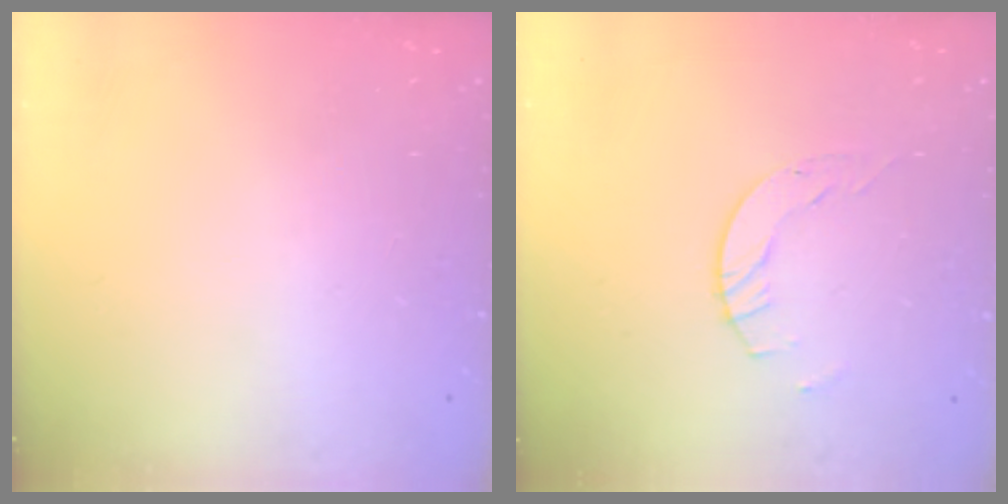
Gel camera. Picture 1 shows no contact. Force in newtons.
{"total": 4.1, "press": 4.1, "slide": 0.2}